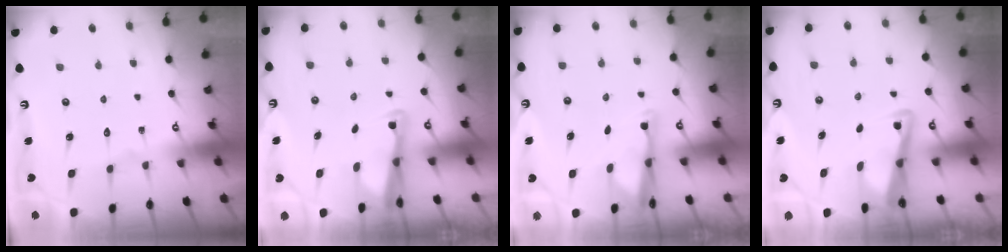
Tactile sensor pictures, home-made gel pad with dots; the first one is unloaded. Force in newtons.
{"total": 2.4, "press": 2.4, "slide": 0.5}
{"total": 3.1, "press": 3.0, "slide": 0.6}
{"total": 3.7, "press": 3.6, "slide": 0.4}